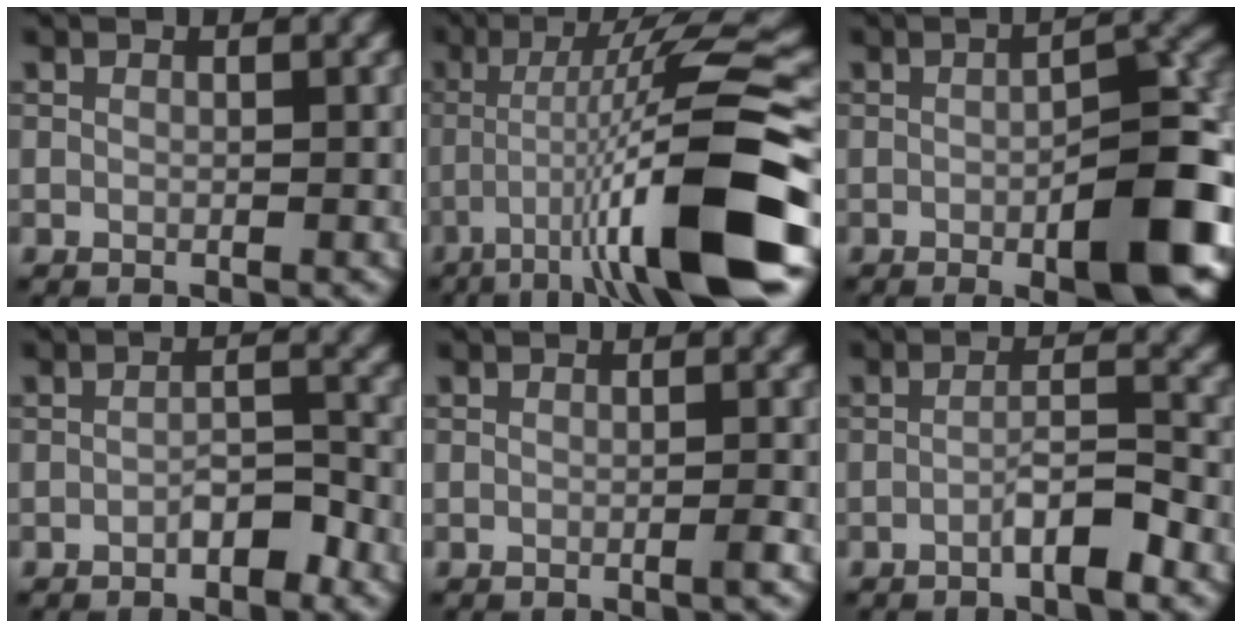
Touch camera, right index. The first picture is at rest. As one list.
[{"total": 13.2, "force": [-4.9, 1.7, 12.1], "torque": [-0.184, 0.018, -0.077]}, {"total": 10.0, "force": [-3.2, 3.0, 9.0], "torque": [-0.113, 0.004, -0.045]}, {"total": 2.4, "force": [-1.5, 0.9, 1.8], "torque": [-0.024, 0.010, -0.025]}, {"total": 0.7, "force": [-0.3, 0.0, 0.6], "torque": [-0.008, 0.003, -0.008]}, {"total": 3.2, "force": [-1.7, 0.5, 2.7], "torque": [-0.044, 0.011, -0.033]}]